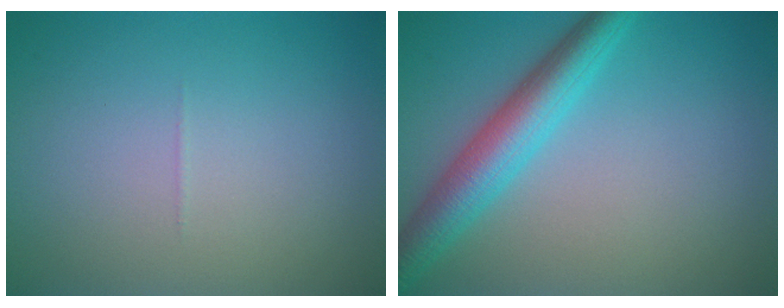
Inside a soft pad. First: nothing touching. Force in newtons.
{"total": 5.1, "press": 5.1, "slide": 0.2}